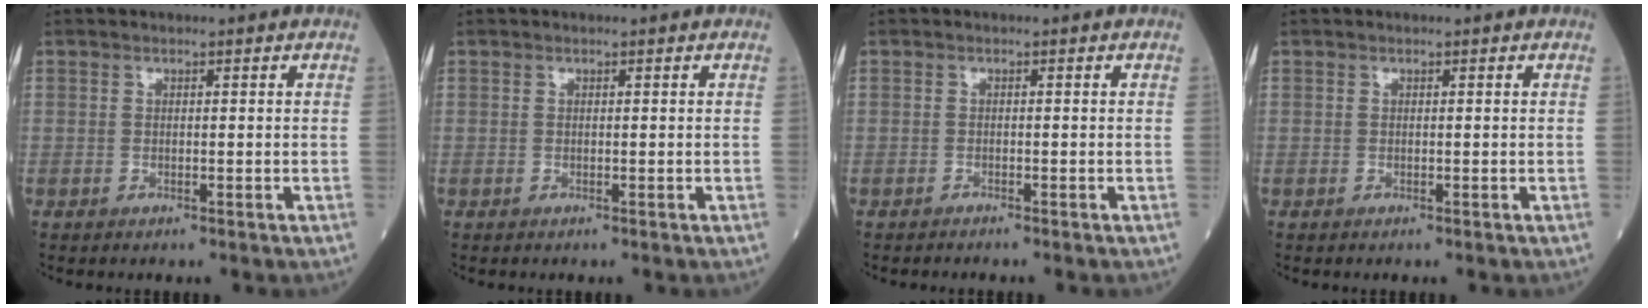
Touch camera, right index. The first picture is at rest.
{"total": 0.0}
{"total": 1.3, "force": [-1.2, -0.1, 0.5], "torque": [-0.007, 0.002, -0.016]}
{"total": 0.0}